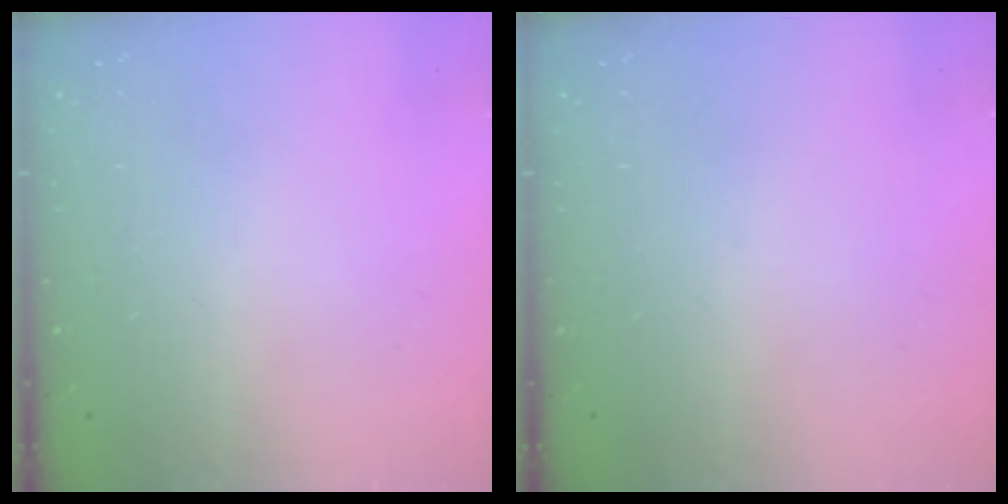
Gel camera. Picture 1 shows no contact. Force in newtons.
{"total": 0.0}